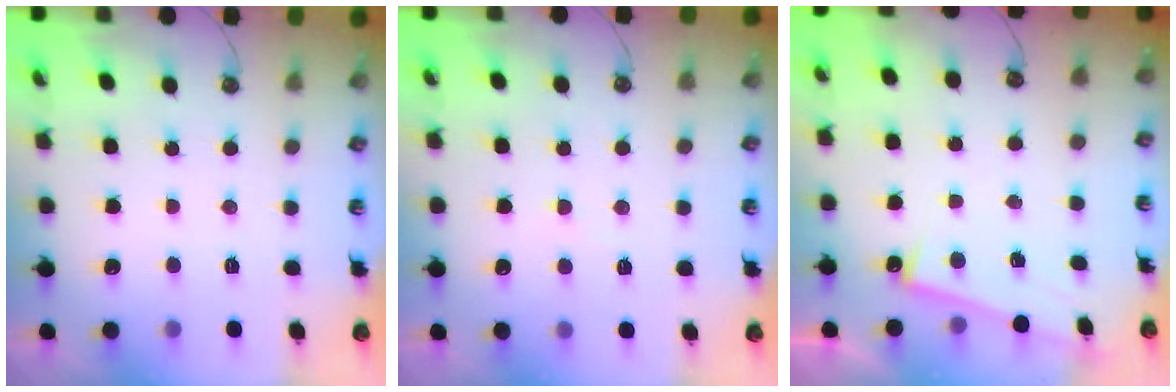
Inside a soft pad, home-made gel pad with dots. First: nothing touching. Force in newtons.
{"total": 6.0, "press": 6.0, "slide": 0.3}
{"total": 6.3, "press": 6.3, "slide": 0.2}